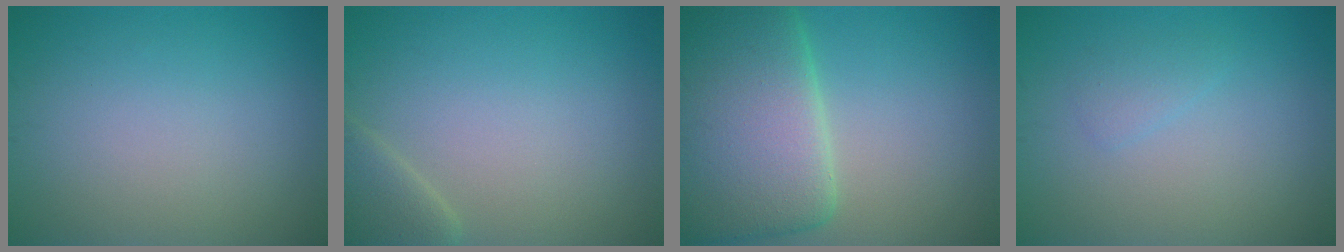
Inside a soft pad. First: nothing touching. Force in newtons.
{"total": 2.5, "press": 2.5, "slide": 0.2}
{"total": 11.5, "press": 11.5, "slide": 0.4}
{"total": 1.1, "press": 1.1, "slide": 0.1}